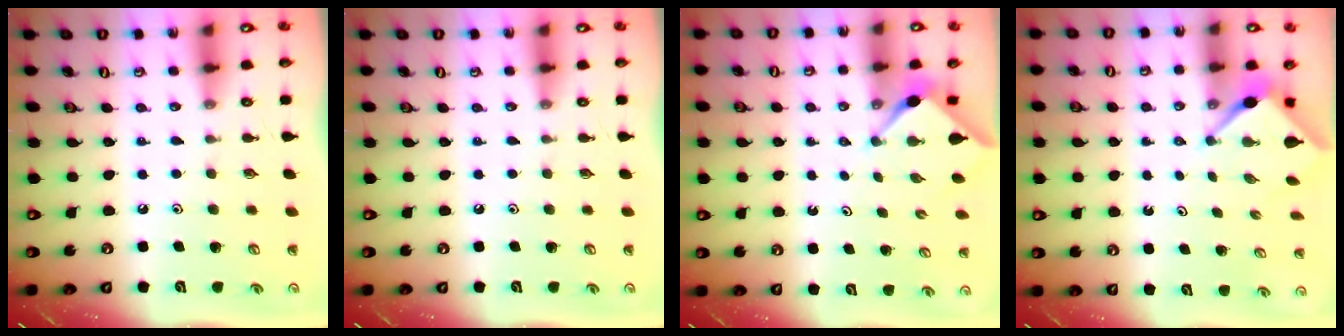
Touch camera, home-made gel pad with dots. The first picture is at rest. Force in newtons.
{"total": 0.0}
{"total": 2.9, "press": 2.9, "slide": 0.3}
{"total": 2.7, "press": 2.7, "slide": 0.1}